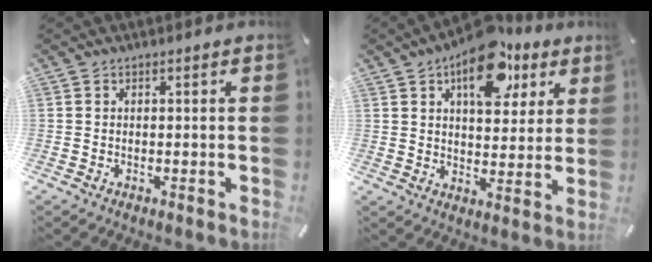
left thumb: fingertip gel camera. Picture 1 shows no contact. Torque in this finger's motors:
{"motor_torque": [1.97, 1.98, 1.34, -1.38, 0.43]}